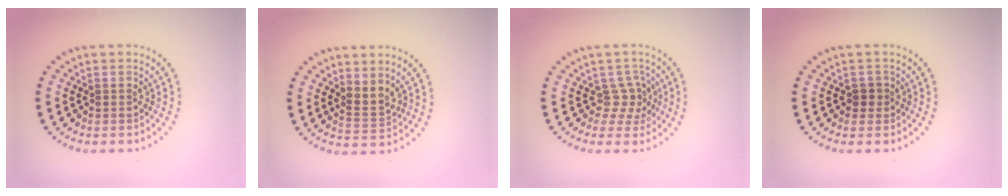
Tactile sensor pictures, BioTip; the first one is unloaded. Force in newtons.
{"total": 2.1, "press": 1.6, "slide": 1.4}
{"total": 2.1, "press": 1.5, "slide": 1.5}
{"total": 1.1, "press": 0.9, "slide": 0.7}